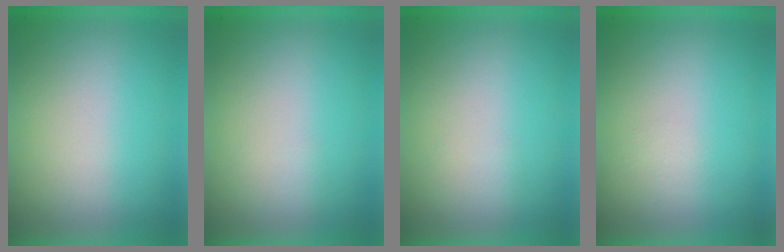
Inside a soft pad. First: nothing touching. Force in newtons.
{"total": 1.1}
{"total": 1.1}
{"total": 1.2}